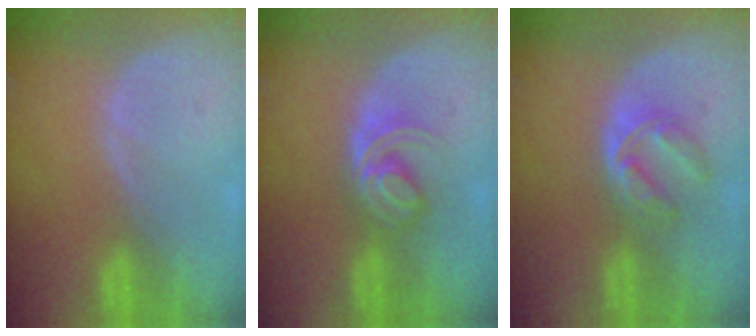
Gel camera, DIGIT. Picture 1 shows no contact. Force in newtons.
{"total": 5.9, "press": 5.1, "slide": 3.0}
{"total": 5.6, "press": 4.9, "slide": 2.6}